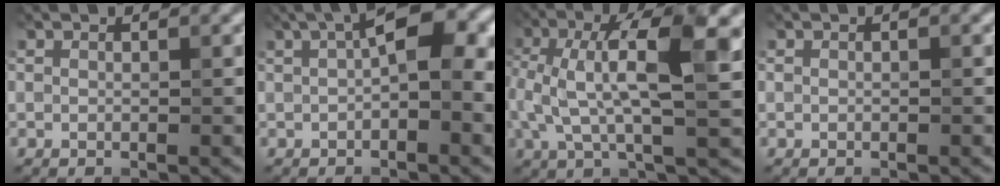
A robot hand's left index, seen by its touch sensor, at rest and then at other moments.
{"total": 7.1, "force": [1.3, 2.4, 6.6], "torque": [-0.098, 0.023, 0.013]}
{"total": 8.1, "force": [1.1, 2.2, 7.7], "torque": [-0.148, 0.012, 0.015]}
{"total": 0.0}